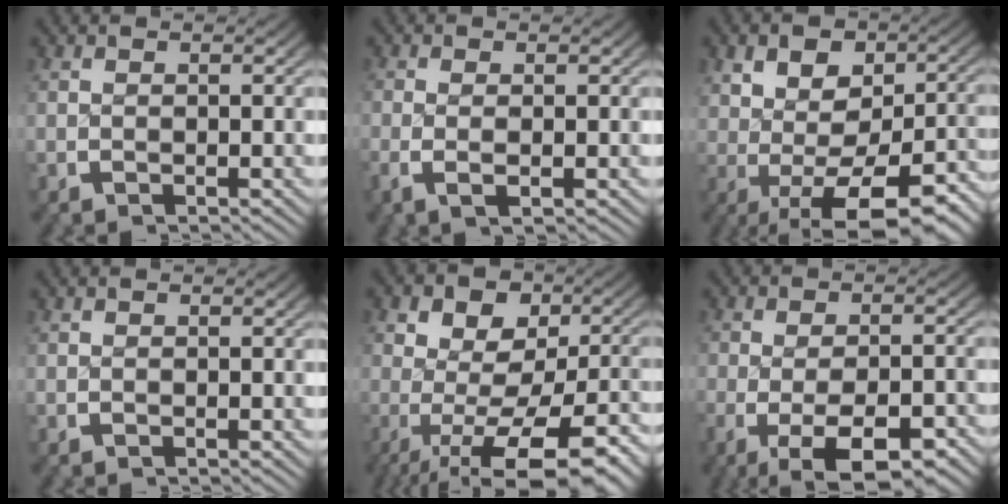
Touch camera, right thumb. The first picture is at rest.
{"total": 1.6, "force": [-0.4, 0.6, 1.4], "torque": [-0.041, -0.006, -0.006]}
{"total": 9.6, "force": [-2.2, 5.4, 7.6], "torque": [-0.128, -0.041, -0.008]}
{"total": 0.0}
{"total": 10.7, "force": [-2.6, 6.3, 8.2], "torque": [-0.143, -0.051, -0.019]}
{"total": 6.8, "force": [-3.2, 3.2, 5.1], "torque": [-0.092, -0.026, -0.040]}